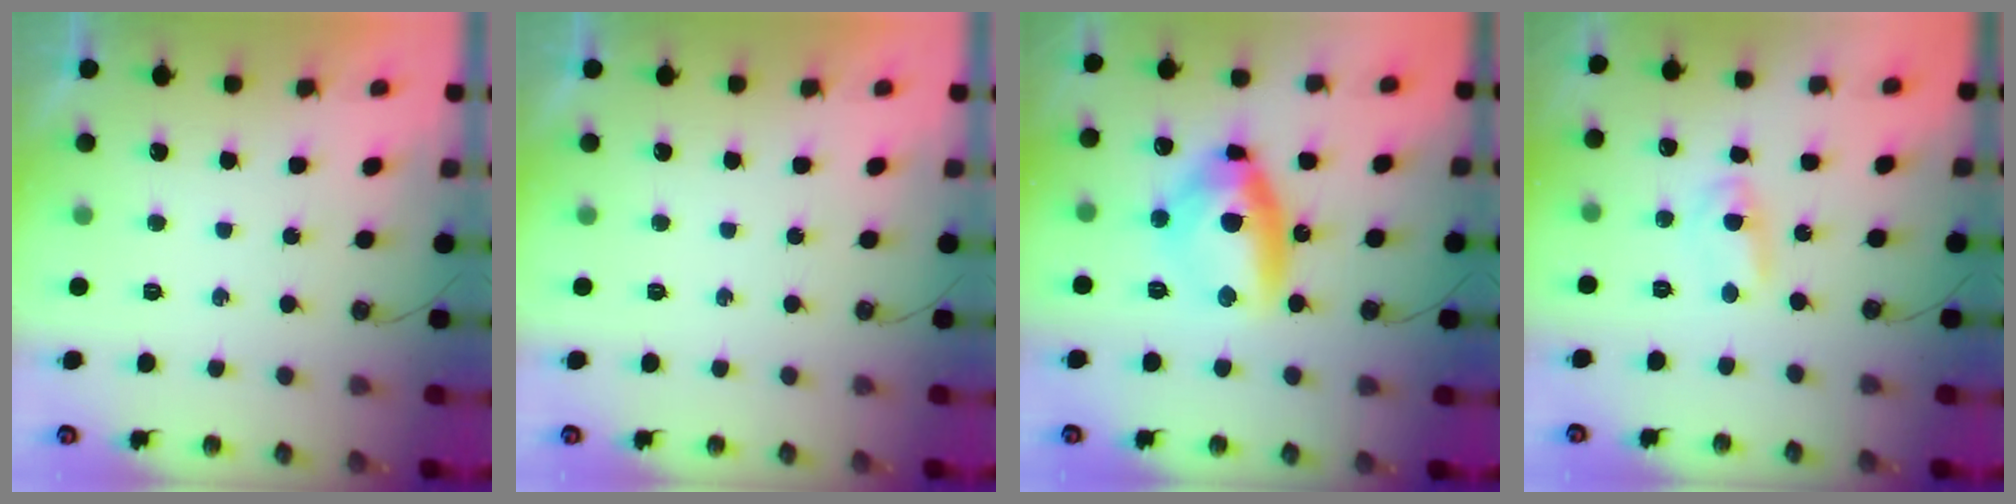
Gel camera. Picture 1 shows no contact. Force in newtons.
{"total": 0.0}
{"total": 12.8, "press": 12.7, "slide": 1.9}
{"total": 2.4, "press": 2.4, "slide": 0.2}